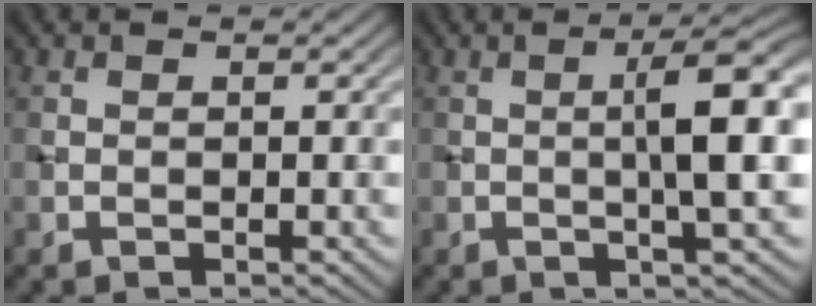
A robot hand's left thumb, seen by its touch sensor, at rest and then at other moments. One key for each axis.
{"total": 6.7, "fx": 0.3, "fy": 0.7, "fz": 6.6, "tx": -0.111, "ty": 0.014, "tz": 0.003}